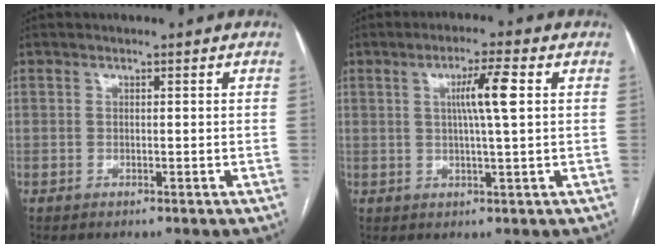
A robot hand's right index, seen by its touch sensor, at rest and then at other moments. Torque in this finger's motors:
{"motor_torque": [0.61, 0.32, 0.43, 0.10]}